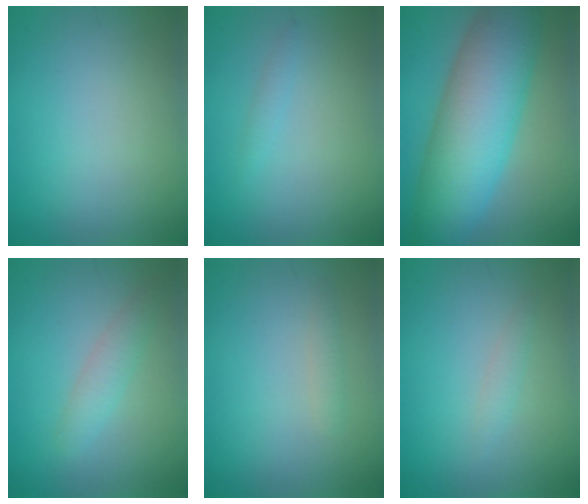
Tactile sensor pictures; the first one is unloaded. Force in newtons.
{"total": 0.8, "press": 0.8, "slide": 0.1}
{"total": 11.8, "press": 11.8, "slide": 0.0}
{"total": 2.0, "press": 2.0, "slide": 0.1}
{"total": 0.9, "press": 0.9, "slide": 0.0}
{"total": 1.0, "press": 1.0, "slide": 0.1}